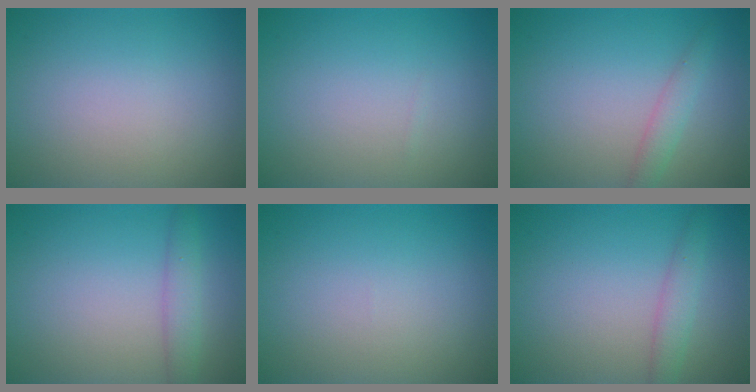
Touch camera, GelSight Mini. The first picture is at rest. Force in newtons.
{"total": 0.0}
{"total": 1.7, "press": 1.7, "slide": 0.1}
{"total": 2.2, "press": 2.2, "slide": 0.1}
{"total": 0.0}
{"total": 1.9, "press": 1.9, "slide": 0.1}